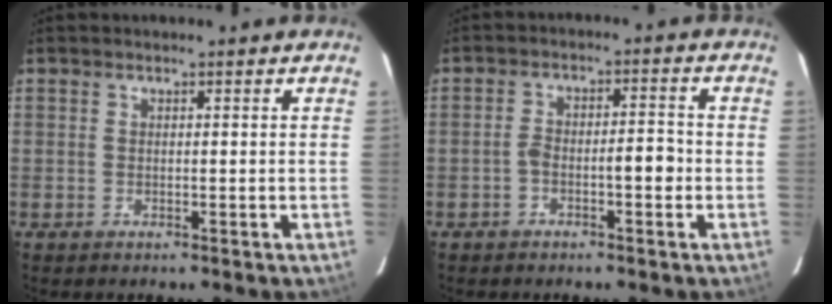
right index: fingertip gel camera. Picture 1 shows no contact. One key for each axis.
{"total": 4.5, "fx": -1.6, "fy": 1.3, "fz": 4.0, "tx": -0.068, "ty": 0.022, "tz": -0.024}